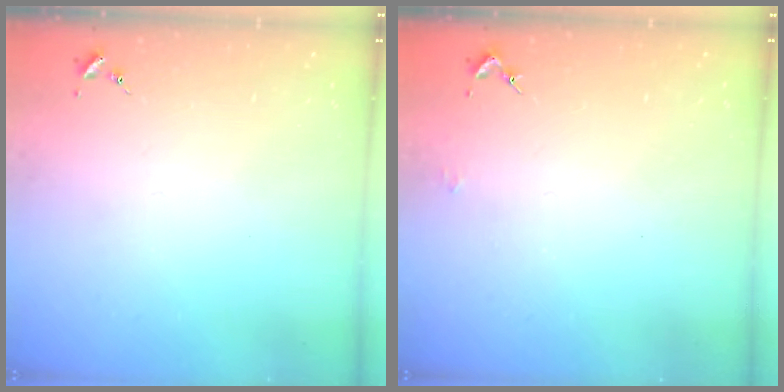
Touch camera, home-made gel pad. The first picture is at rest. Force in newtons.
{"total": 2.1, "press": 2.1, "slide": 0.3}